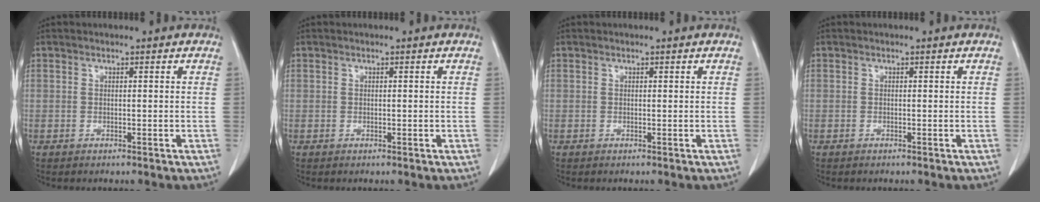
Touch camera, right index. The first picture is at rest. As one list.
[{"total": 0.0}, {"total": 0.0}, {"total": 0.0}]